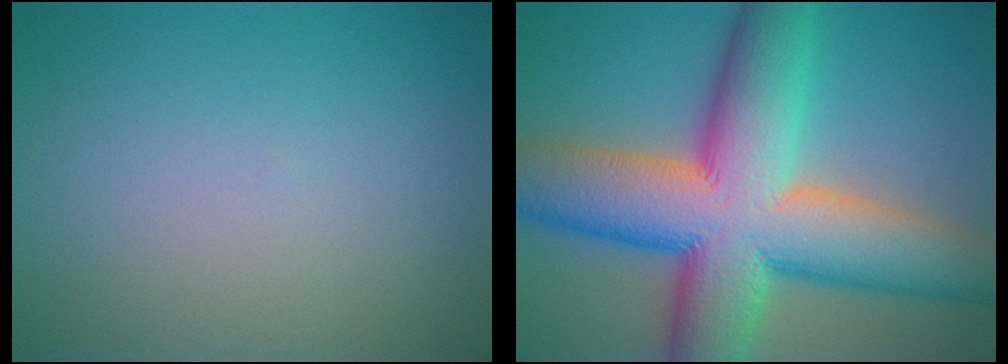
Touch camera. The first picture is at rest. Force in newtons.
{"total": 15.7, "press": 15.7, "slide": 0.4}